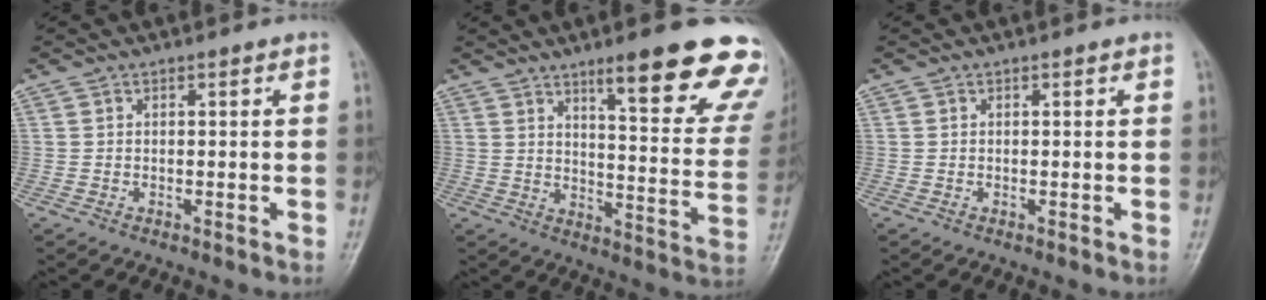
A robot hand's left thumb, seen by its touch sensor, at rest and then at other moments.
{"total": 21.4, "force": [14.1, 4.6, 15.4], "torque": [-0.158, -0.063, 0.184]}
{"total": 0.0}